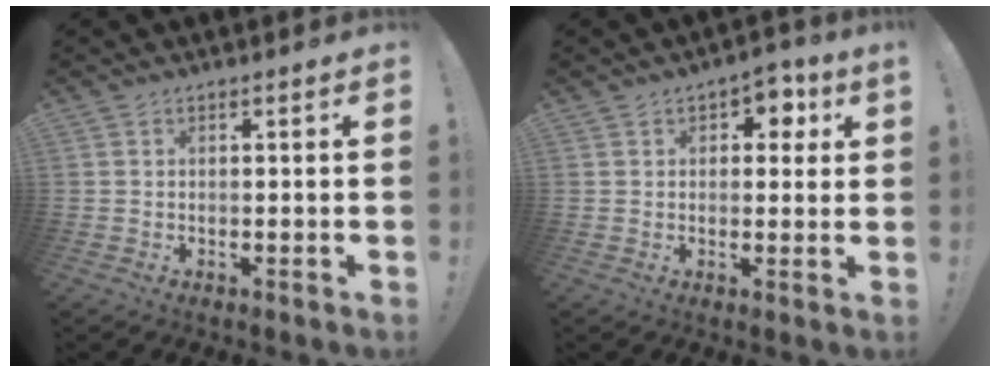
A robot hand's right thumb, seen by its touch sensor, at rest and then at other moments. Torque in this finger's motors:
{"motor_torque": [0.01, 0.02, 0.18, 0.46, 0.01]}